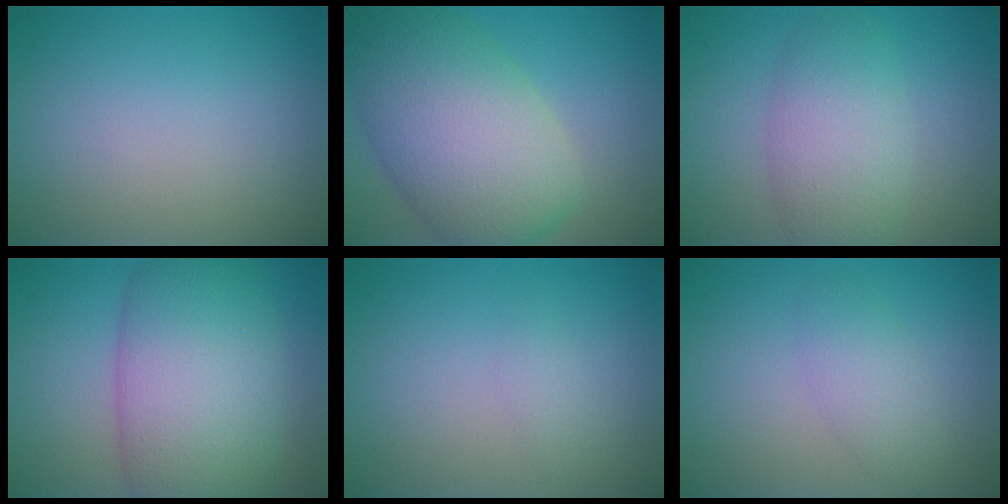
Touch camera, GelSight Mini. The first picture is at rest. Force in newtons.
{"total": 10.8, "press": 10.8, "slide": 0.3}
{"total": 5.2, "press": 5.2, "slide": 0.2}
{"total": 11.2, "press": 11.2, "slide": 0.4}
{"total": 2.1, "press": 2.1, "slide": 0.2}
{"total": 2.3, "press": 2.3, "slide": 0.1}